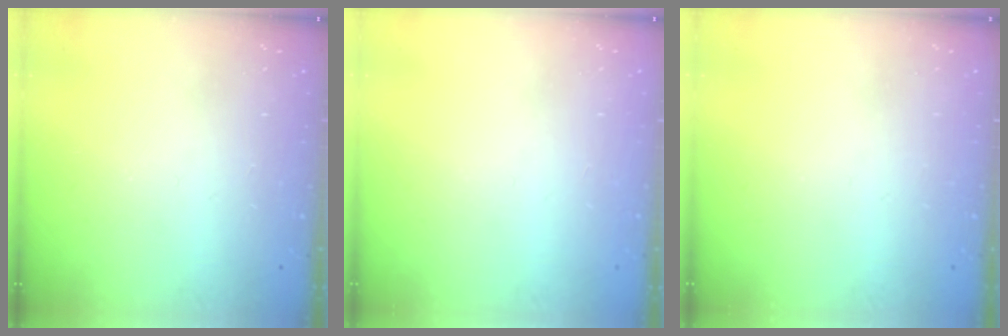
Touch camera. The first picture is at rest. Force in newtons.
{"total": 0.0}
{"total": 0.0}